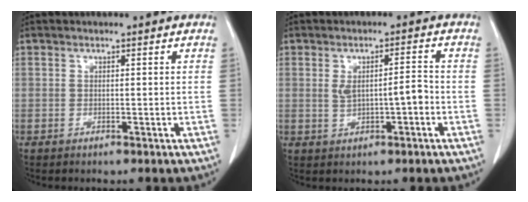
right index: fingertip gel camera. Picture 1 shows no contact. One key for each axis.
{"total": 4.4, "fx": -0.4, "fy": 1.2, "fz": 4.2, "tx": -0.075, "ty": 0.012, "tz": 0.003}